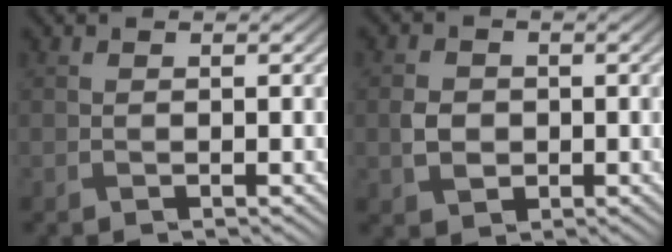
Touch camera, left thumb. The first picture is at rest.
{"total": 3.0, "force": [-0.4, 2.6, 1.5], "torque": [-0.040, -0.004, -0.010]}